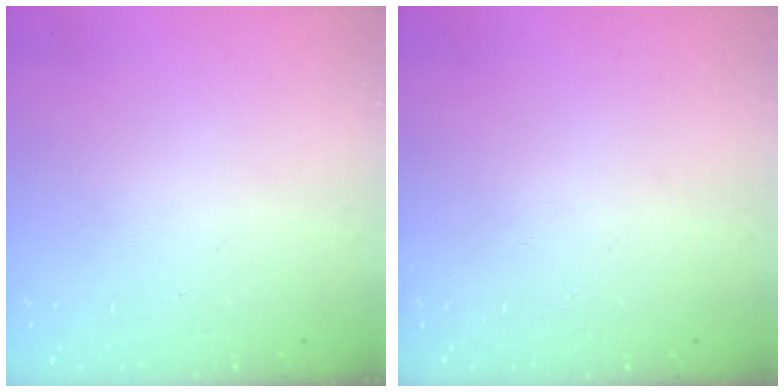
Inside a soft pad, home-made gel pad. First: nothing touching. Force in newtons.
{"total": 0.0}